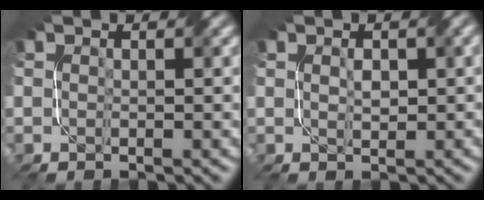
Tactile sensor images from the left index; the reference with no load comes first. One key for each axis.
{"total": 1.5, "fx": 0.3, "fy": 0.7, "fz": 1.3, "tx": -0.020, "ty": 0.000, "tz": 0.010}